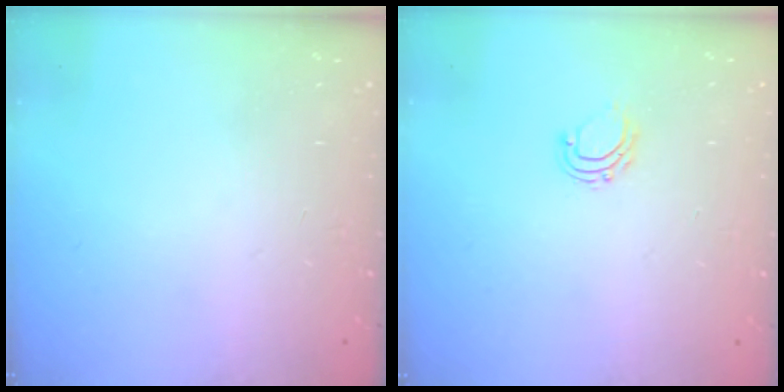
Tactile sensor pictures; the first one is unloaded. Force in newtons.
{"total": 5.2, "press": 5.2, "slide": 0.4}